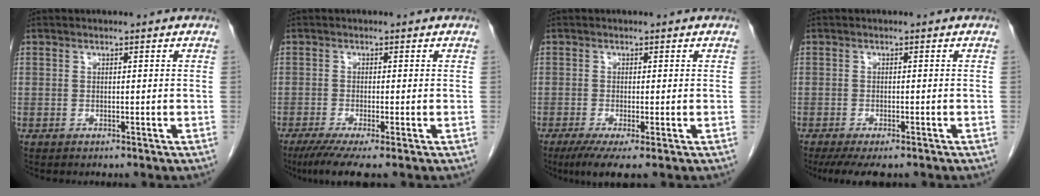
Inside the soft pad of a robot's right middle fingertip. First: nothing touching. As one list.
[{"total": 5.1, "force": [-3.5, 0.0, 3.8], "torque": [-0.061, -0.015, -0.061]}, {"total": 4.5, "force": [-2.4, 0.4, 3.7], "torque": [-0.062, -0.015, -0.040]}, {"total": 6.9, "force": [-5.4, 1.9, 3.8], "torque": [-0.053, -0.011, -0.083]}]